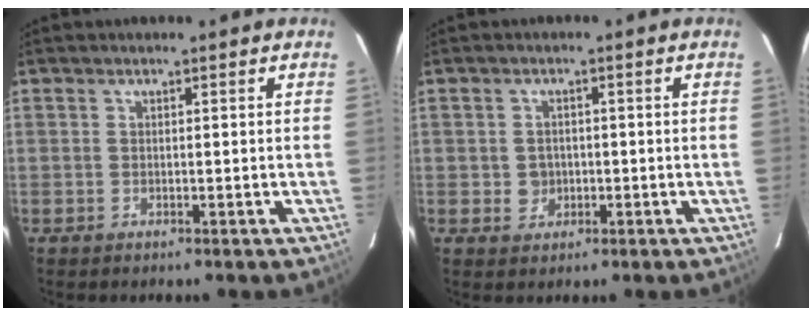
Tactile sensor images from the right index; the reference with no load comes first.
{"total": 3.0, "force": [-0.3, 2.9, 0.8], "torque": [-0.015, 0.006, 0.000]}